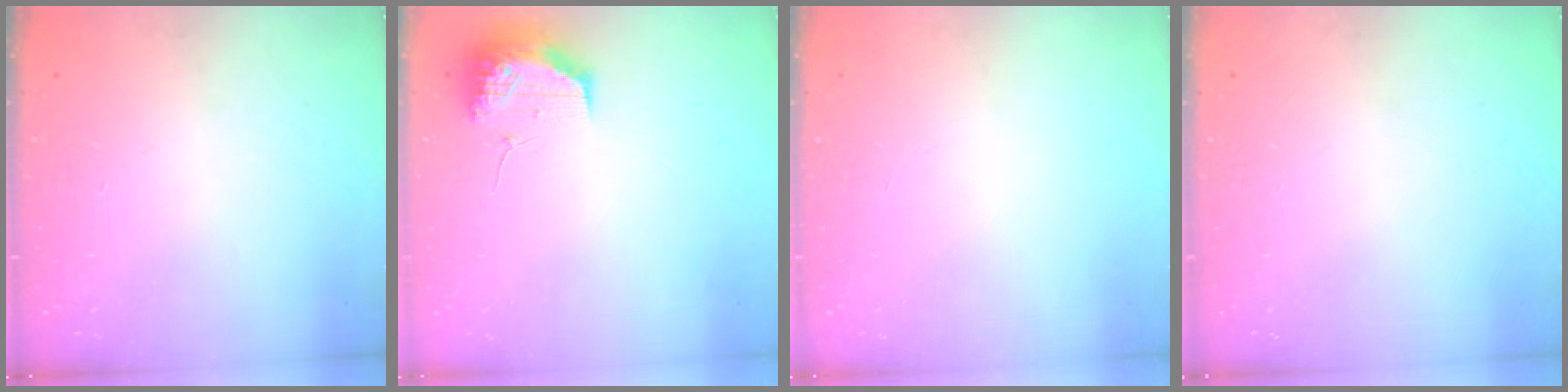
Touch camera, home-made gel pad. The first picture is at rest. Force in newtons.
{"total": 10.8, "press": 10.5, "slide": 2.6}
{"total": 0.0}
{"total": 0.0}